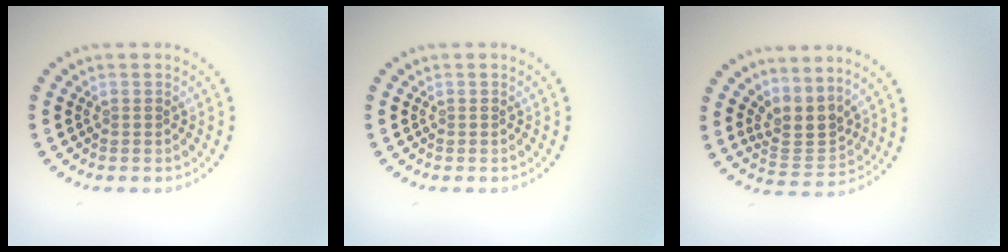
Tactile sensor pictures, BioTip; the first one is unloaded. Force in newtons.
{"total": 0.0}
{"total": 3.1, "press": 2.3, "slide": 2.1}